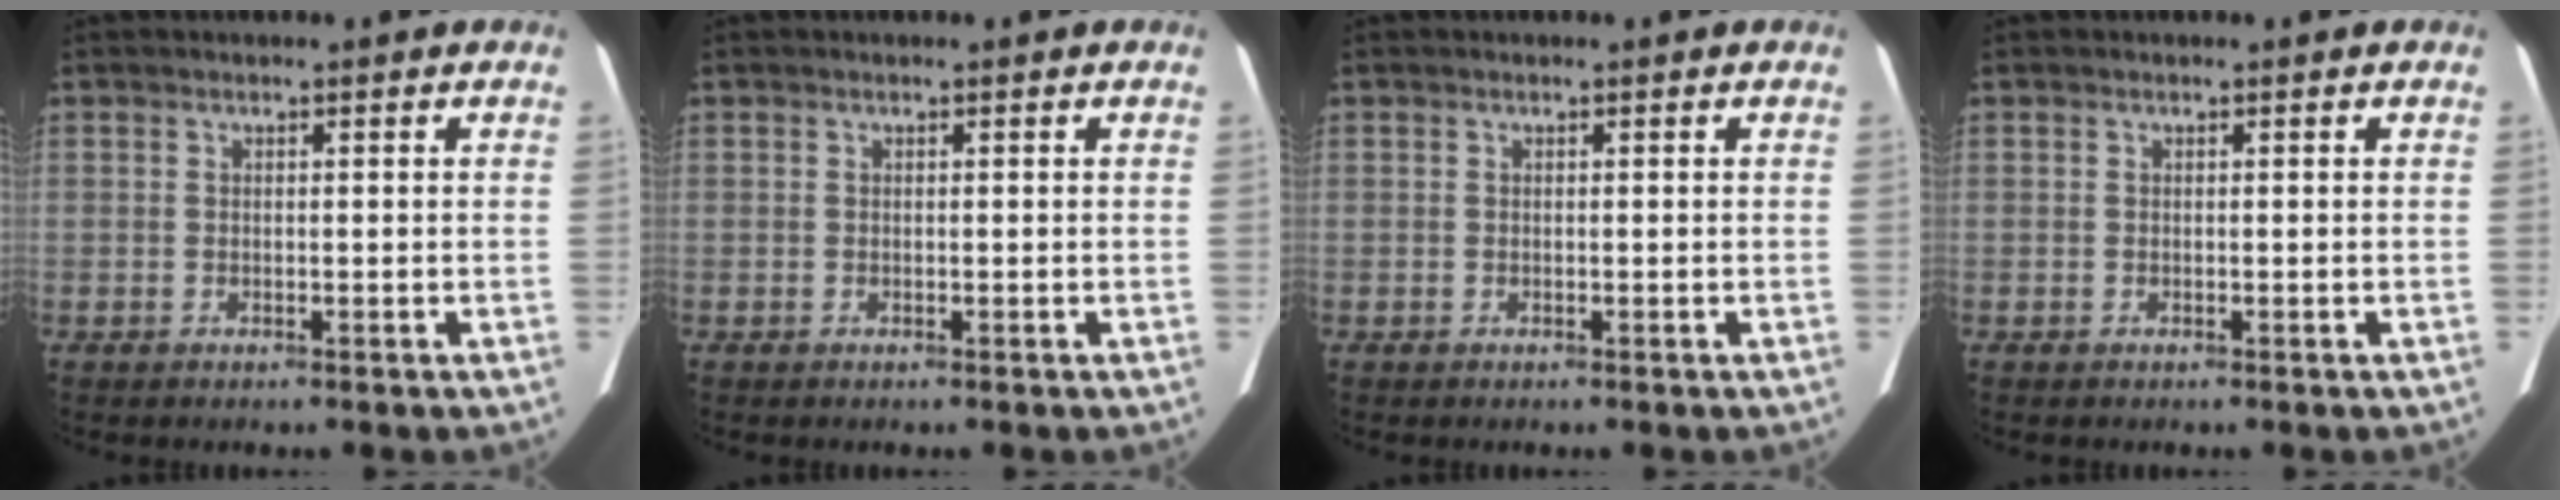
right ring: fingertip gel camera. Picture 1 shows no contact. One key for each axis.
{"total": 0.0}
{"total": 0.0}
{"total": 0.0}